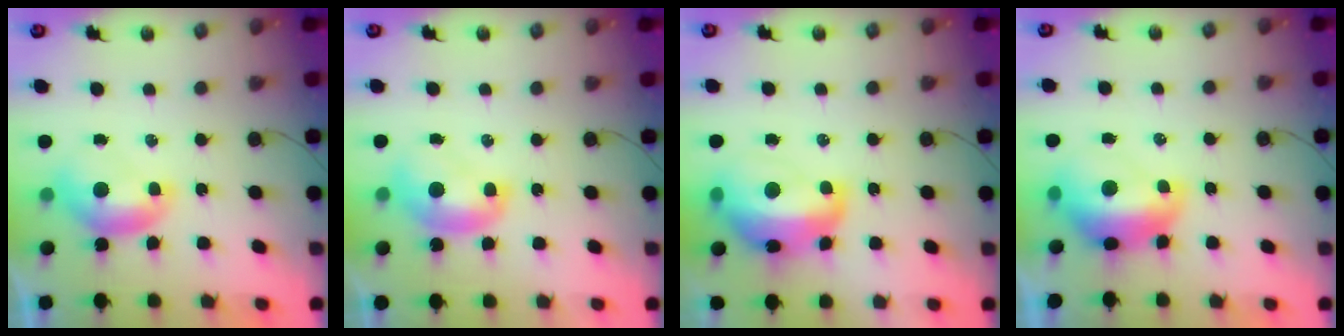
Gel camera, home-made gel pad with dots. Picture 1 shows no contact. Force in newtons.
{"total": 1.8, "press": 1.8, "slide": 0.2}
{"total": 9.2, "press": 9.0, "slide": 1.7}
{"total": 3.0, "press": 2.9, "slide": 0.7}